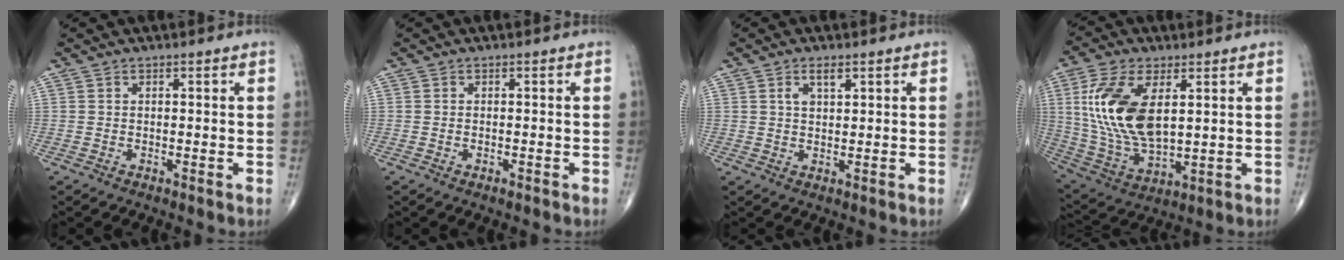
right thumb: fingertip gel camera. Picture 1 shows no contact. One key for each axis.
{"total": 0.8, "fx": -0.4, "fy": 0.4, "fz": 0.6, "tx": -0.015, "ty": 0.003, "tz": -0.004}
{"total": 2.9, "fx": 1.4, "fy": 1.3, "fz": 2.2, "tx": -0.039, "ty": -0.006, "tz": 0.027}
{"total": 17.4, "fx": 4.0, "fy": 8.9, "fz": 14.4, "tx": -0.292, "ty": -0.017, "tz": 0.085}